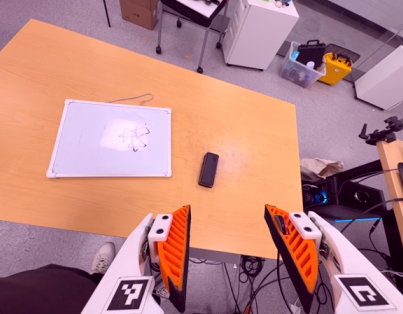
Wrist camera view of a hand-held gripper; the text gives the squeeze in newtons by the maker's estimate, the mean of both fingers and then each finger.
{"total": 0.0}